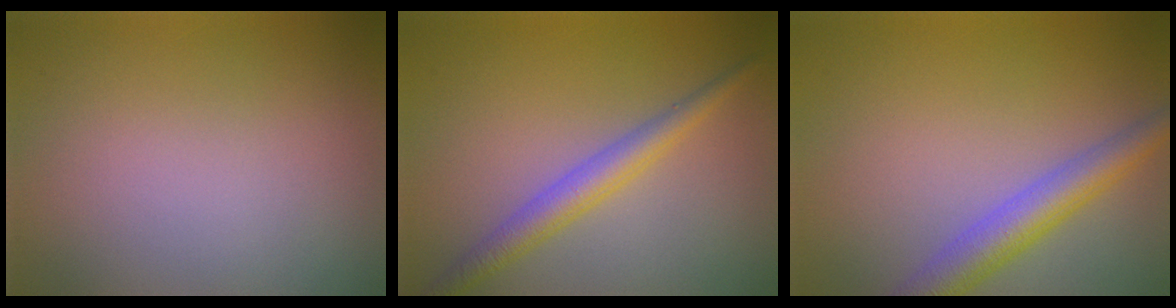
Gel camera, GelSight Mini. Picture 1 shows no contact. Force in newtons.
{"total": 2.9, "press": 2.9, "slide": 0.1}
{"total": 4.3, "press": 4.3, "slide": 0.2}